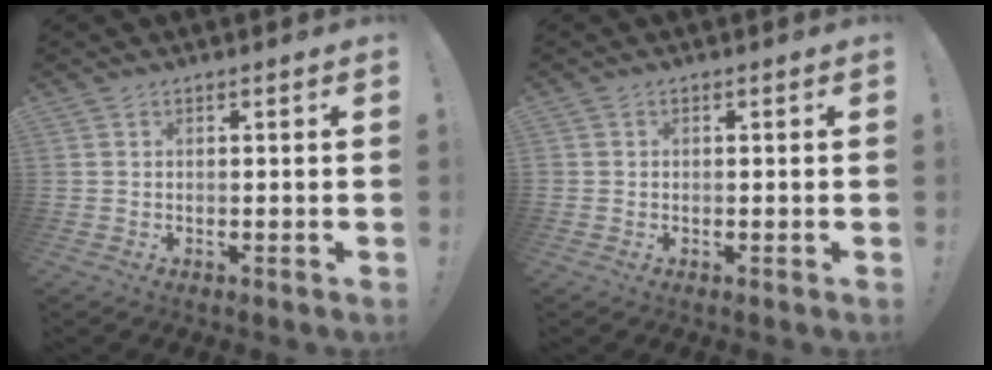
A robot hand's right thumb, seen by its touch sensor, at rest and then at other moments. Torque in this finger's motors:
{"motor_torque": [0.80, 0.24, 0.16, -0.22, 0.00]}